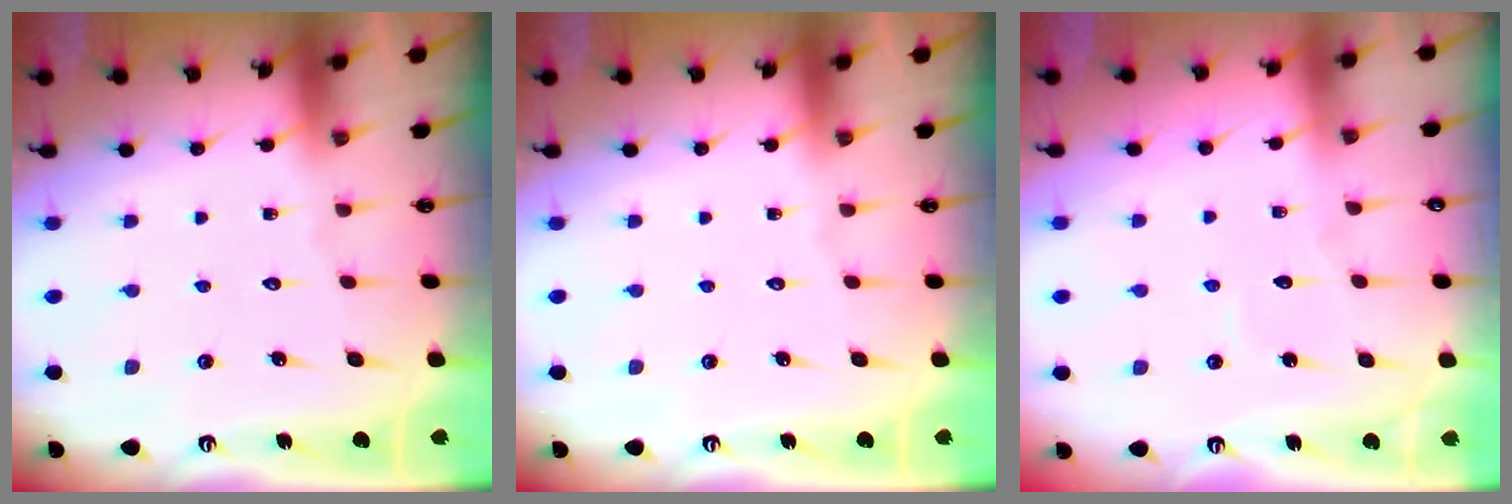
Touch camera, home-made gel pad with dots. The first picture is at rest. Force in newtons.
{"total": 0.0}
{"total": 3.7, "press": 3.7, "slide": 0.4}